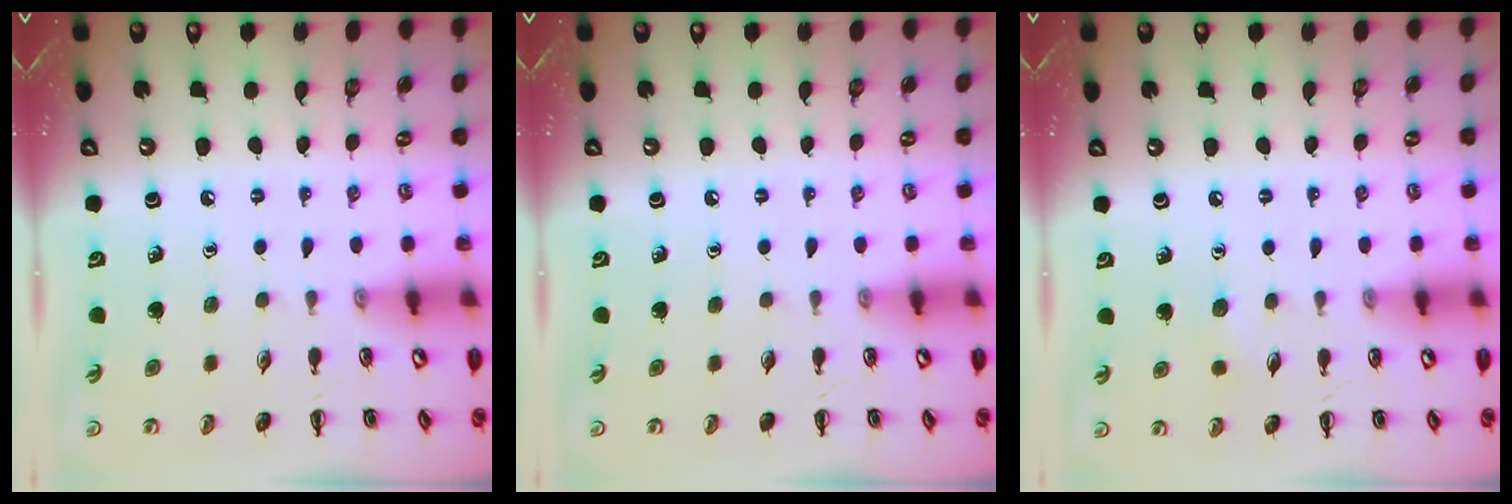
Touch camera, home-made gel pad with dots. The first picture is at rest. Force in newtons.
{"total": 0.0}
{"total": 4.4, "press": 4.2, "slide": 1.2}